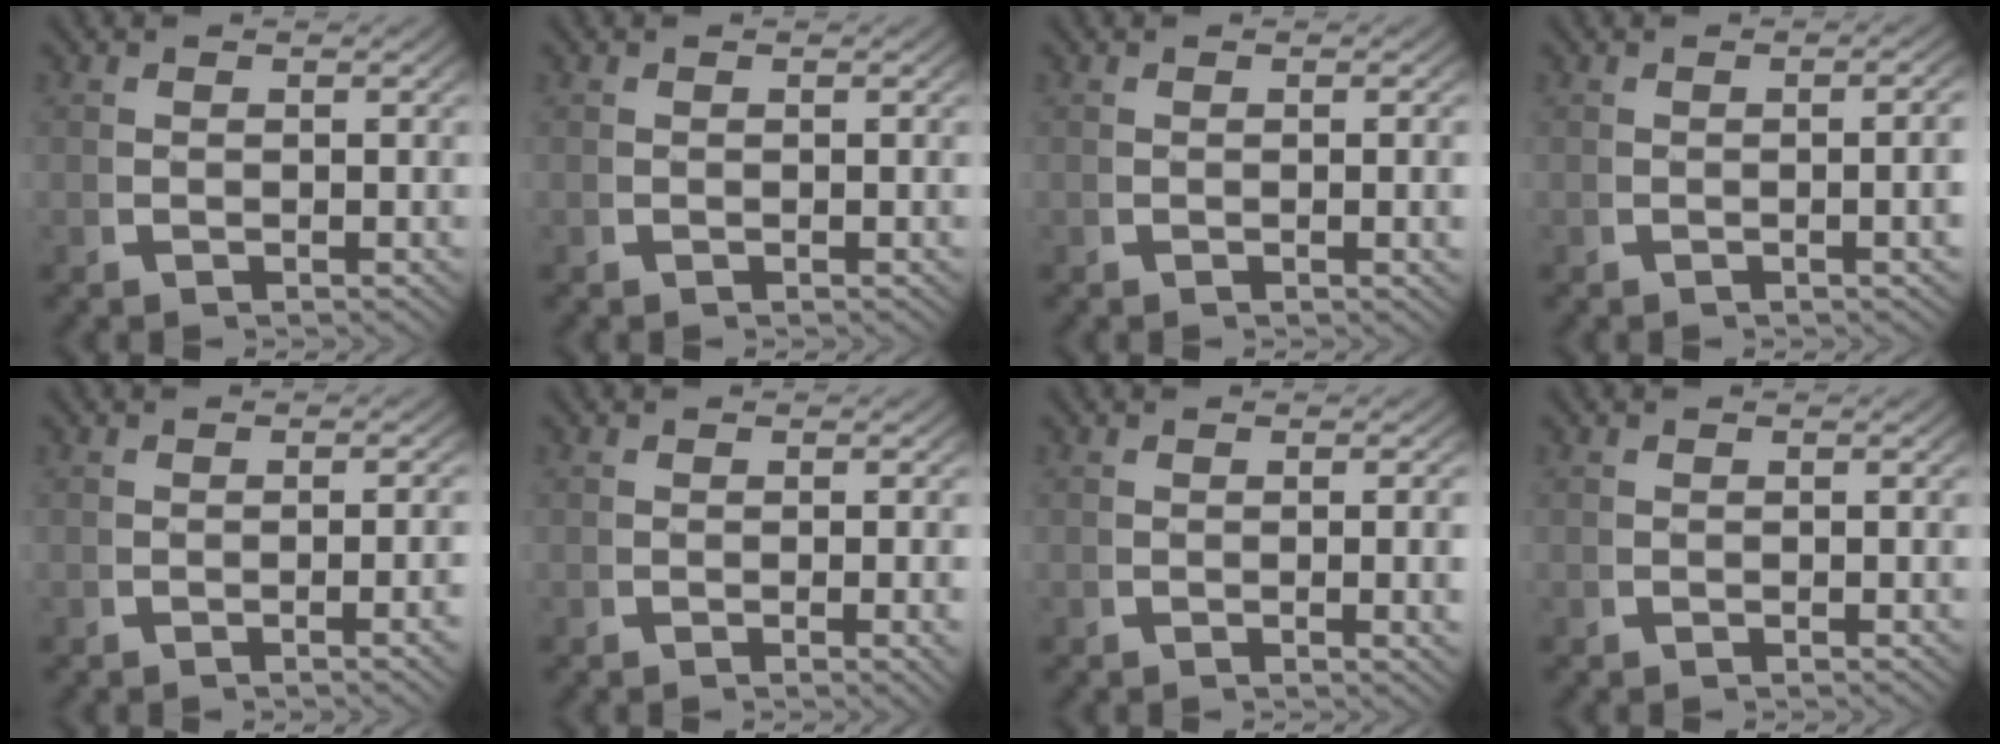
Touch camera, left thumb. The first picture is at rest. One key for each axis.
{"total": 0.0}
{"total": 1.1, "fx": -0.1, "fy": 0.1, "fz": 1.1, "tx": -0.015, "ty": -0.002, "tz": -0.002}
{"total": 2.6, "fx": -0.3, "fy": 0.7, "fz": 2.5, "tx": -0.028, "ty": 0.004, "tz": -0.009}
{"total": 1.8, "fx": -0.6, "fy": 0.1, "fz": 1.7, "tx": -0.024, "ty": 0.003, "tz": -0.011}
{"total": 1.4, "fx": -0.2, "fy": 0.2, "fz": 1.3, "tx": -0.020, "ty": -0.001, "tz": -0.004}
{"total": 2.1, "fx": -0.1, "fy": 0.4, "fz": 2.1, "tx": -0.023, "ty": -0.001, "tz": -0.005}
{"total": 0.0}